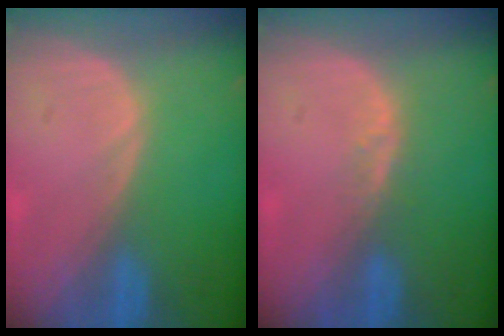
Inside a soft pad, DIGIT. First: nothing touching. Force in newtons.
{"total": 1.9, "press": 1.4, "slide": 1.3}